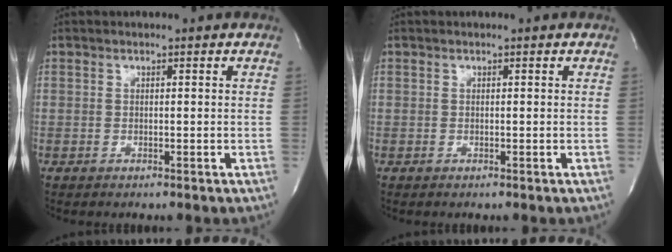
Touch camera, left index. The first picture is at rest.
{"total": 0.0}